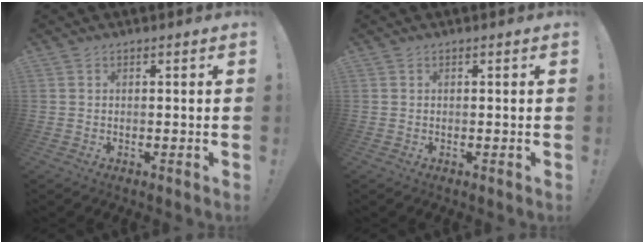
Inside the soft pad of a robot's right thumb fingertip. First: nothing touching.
{"total": 0.0}